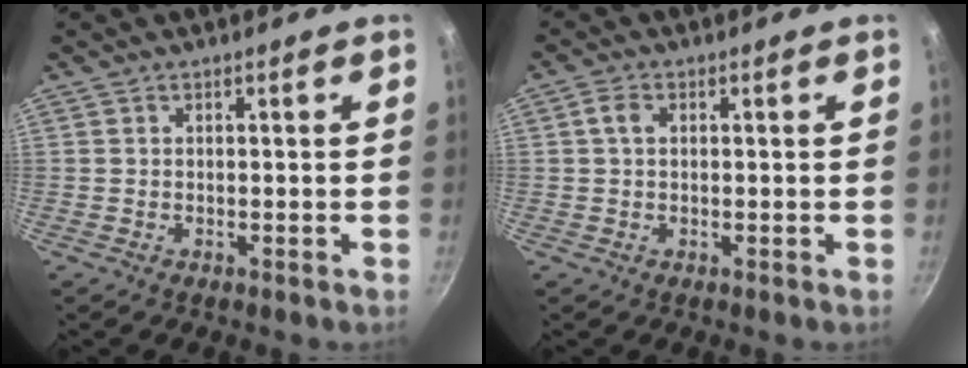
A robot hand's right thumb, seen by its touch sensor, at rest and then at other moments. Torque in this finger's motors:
{"motor_torque": [-0.50, 0.57, 0.38, -0.19, -0.02]}